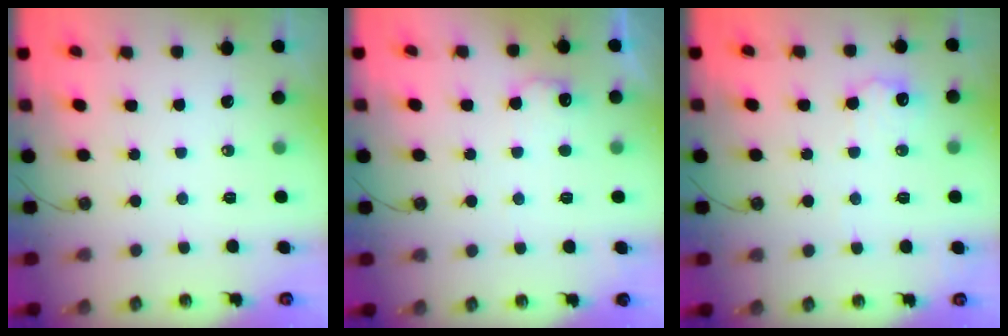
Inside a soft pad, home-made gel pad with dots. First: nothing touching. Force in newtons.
{"total": 8.1, "press": 8.0, "slide": 0.5}
{"total": 9.5, "press": 9.5, "slide": 0.4}